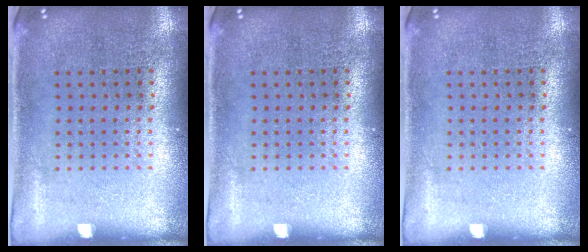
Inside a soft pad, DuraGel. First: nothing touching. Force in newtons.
{"total": 0.0}
{"total": 0.0}